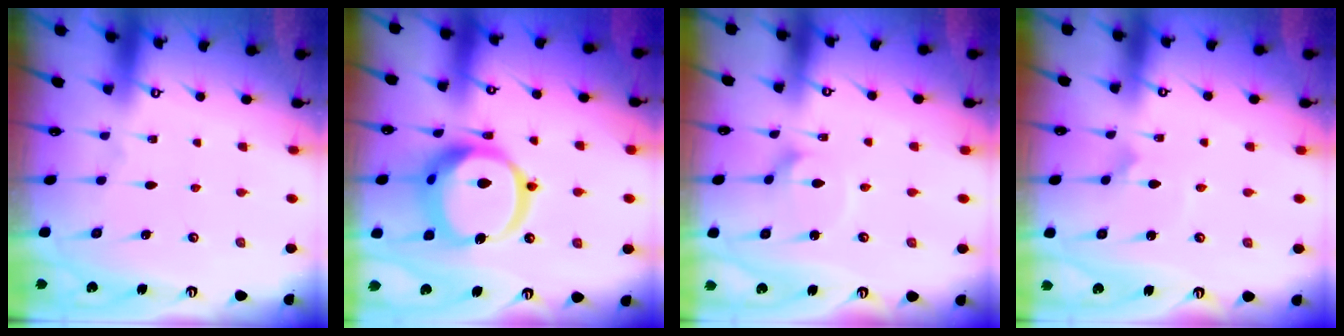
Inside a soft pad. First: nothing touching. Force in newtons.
{"total": 21.1, "press": 20.9, "slide": 2.5}
{"total": 2.0, "press": 2.0, "slide": 0.3}
{"total": 2.3, "press": 2.3, "slide": 0.2}